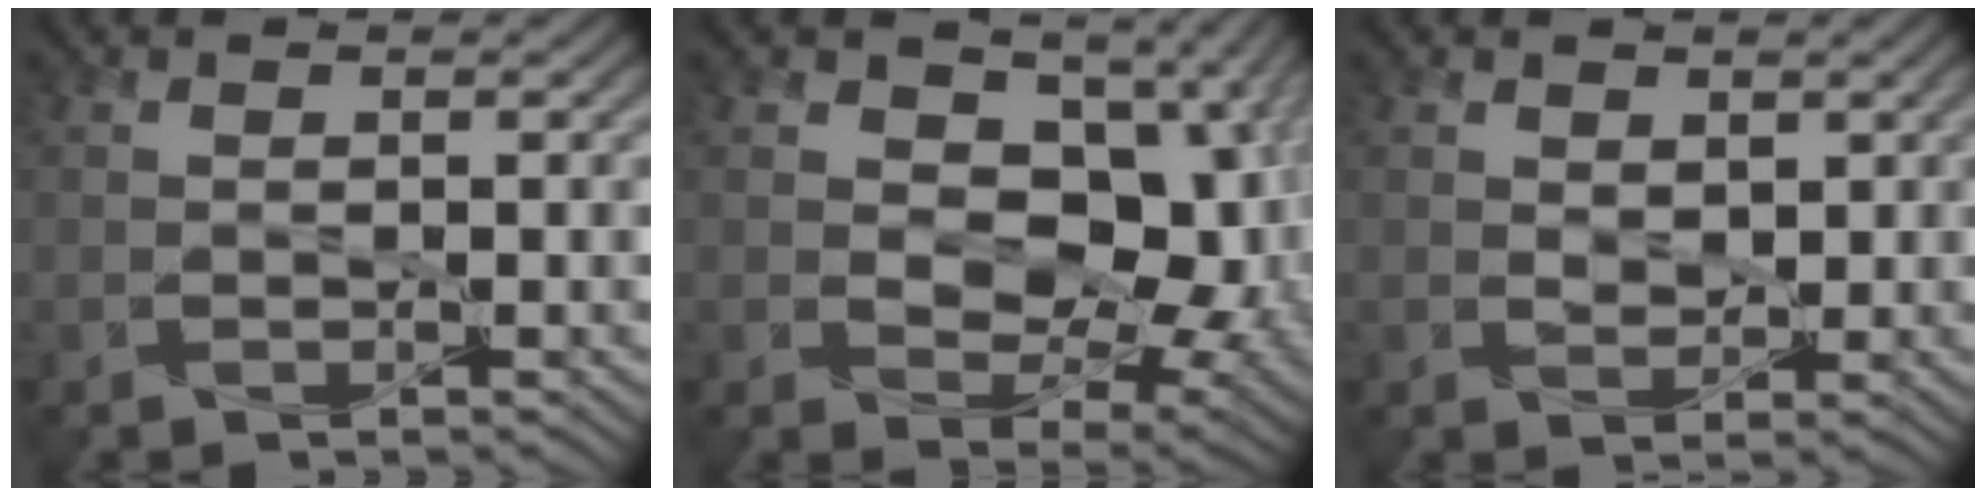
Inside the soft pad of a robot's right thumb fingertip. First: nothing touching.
{"total": 12.9, "force": [1.1, 9.0, 9.2], "torque": [-0.123, 0.002, 0.021]}
{"total": 2.3, "force": [0.9, 1.6, 1.4], "torque": [-0.039, -0.005, 0.011]}